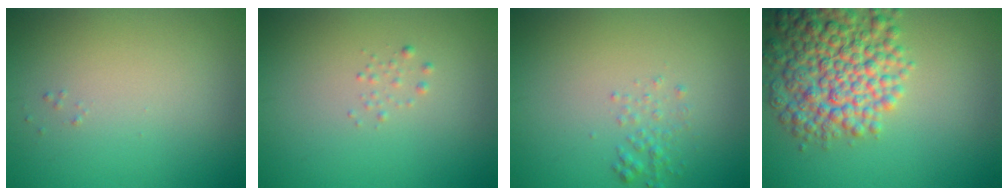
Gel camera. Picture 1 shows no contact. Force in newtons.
{"total": 0.6, "press": 0.6, "slide": 0.0}
{"total": 1.3, "press": 1.3, "slide": 0.1}
{"total": 8.4, "press": 8.4, "slide": 0.3}